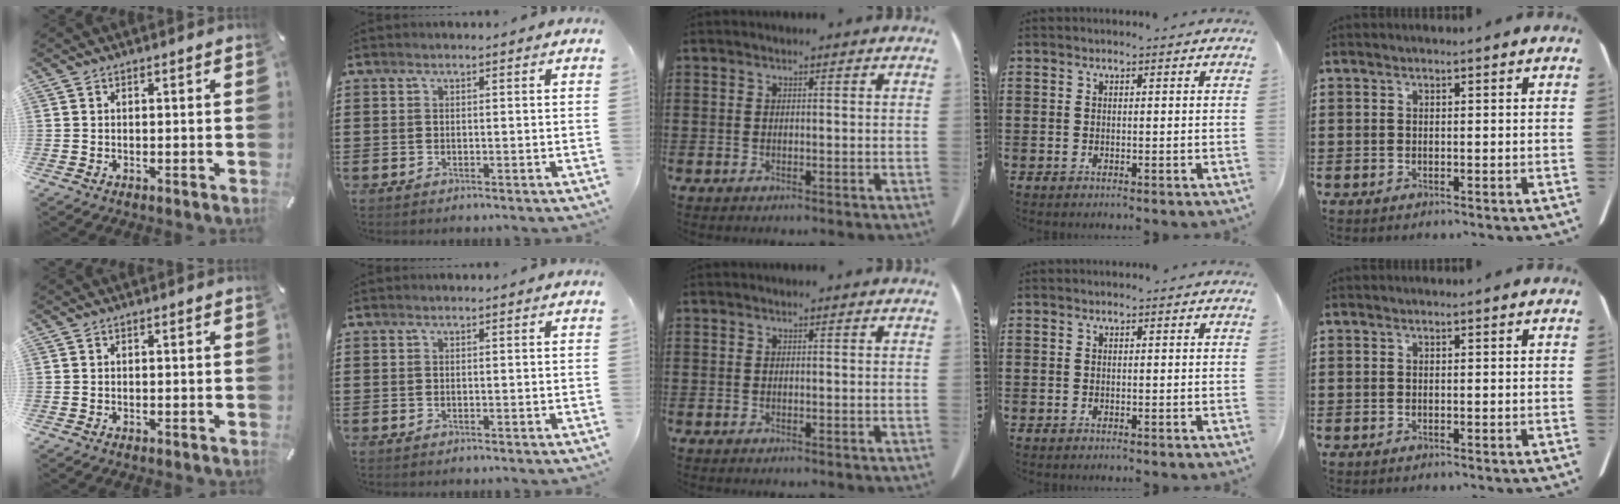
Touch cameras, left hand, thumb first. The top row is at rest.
{}